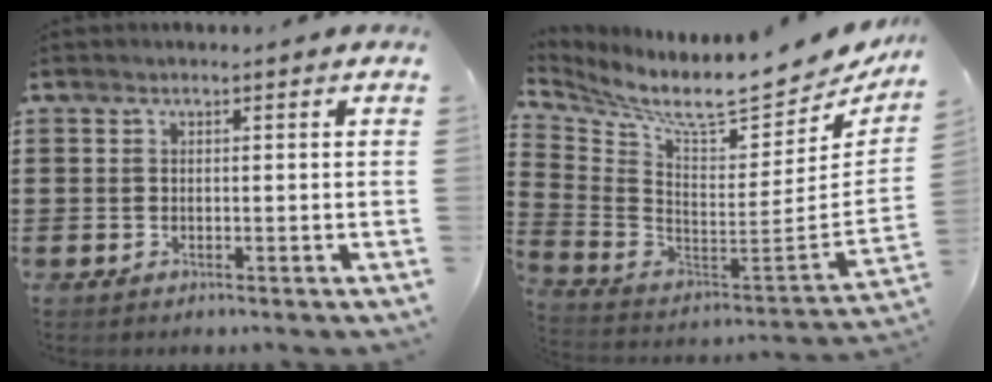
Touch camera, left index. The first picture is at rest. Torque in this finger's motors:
{"motor_torque": [1.09, -1.05, 0.42, 0.11]}